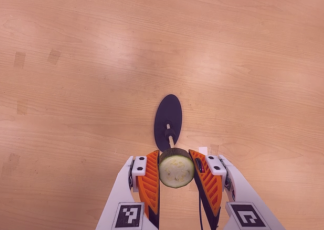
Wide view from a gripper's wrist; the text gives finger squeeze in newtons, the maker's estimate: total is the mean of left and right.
{"total": 11.2, "left": 10.2, "right": 12.1}